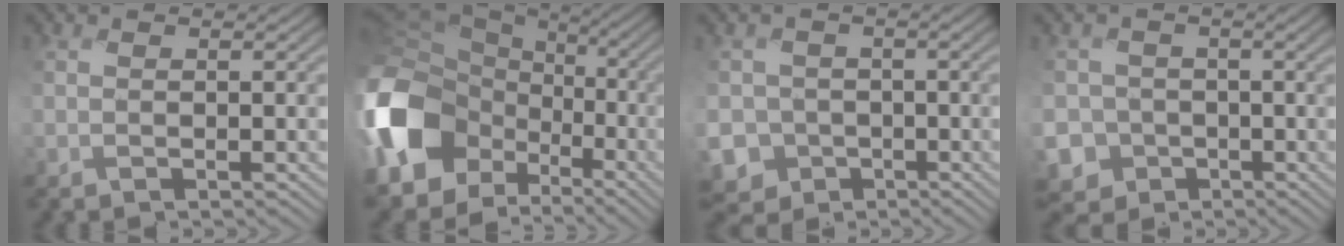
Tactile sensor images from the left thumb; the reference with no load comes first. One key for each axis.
{"total": 17.9, "fx": -5.4, "fy": 14.3, "fz": 9.3, "tx": -0.262, "ty": -0.039, "tz": -0.108}
{"total": 8.1, "fx": -3.5, "fy": 7.3, "fz": 0.4, "tx": -0.042, "ty": -0.028, "tz": -0.086}
{"total": 6.6, "fx": -3.2, "fy": 5.8, "fz": -0.2, "tx": -0.017, "ty": -0.020, "tz": -0.082}